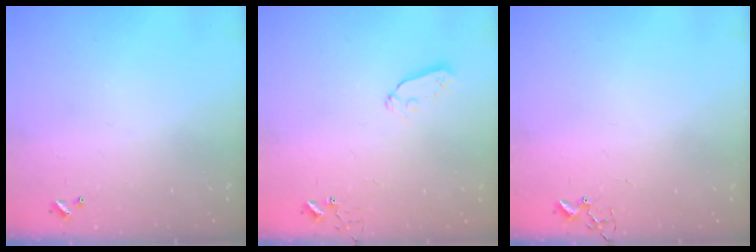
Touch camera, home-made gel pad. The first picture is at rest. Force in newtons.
{"total": 3.7, "press": 3.6, "slide": 0.5}
{"total": 1.7, "press": 1.6, "slide": 0.2}